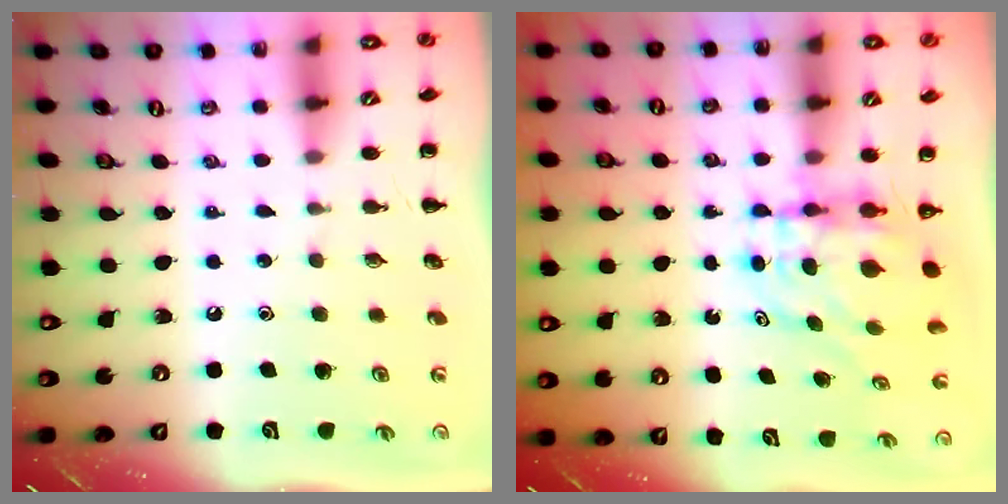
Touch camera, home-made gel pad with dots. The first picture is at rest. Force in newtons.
{"total": 7.2, "press": 7.0, "slide": 1.5}